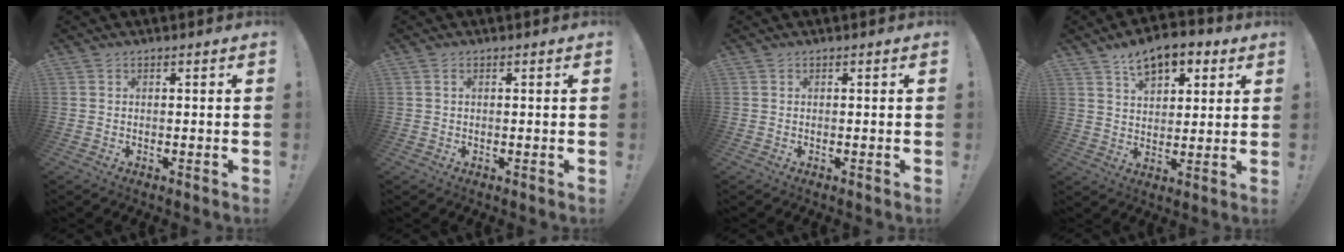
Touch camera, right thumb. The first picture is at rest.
{"total": 0.6, "force": [0.2, 0.2, 0.5], "torque": [-0.011, 0.002, 0.002]}
{"total": 0.0}
{"total": 10.4, "force": [6.4, 6.0, 5.6], "torque": [-0.085, -0.023, 0.118]}